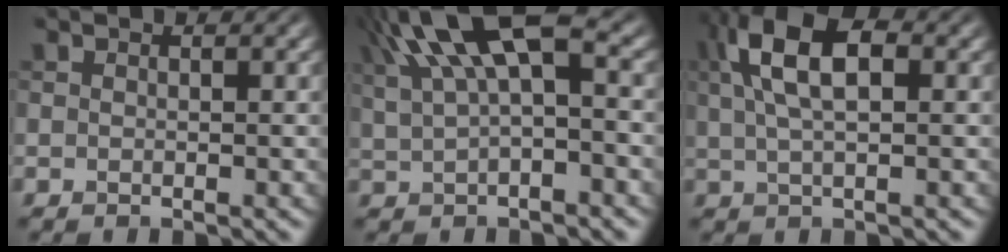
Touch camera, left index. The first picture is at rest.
{"total": 9.1, "force": [3.7, 3.5, 7.6], "torque": [-0.154, 0.024, 0.060]}
{"total": 7.2, "force": [2.2, 3.2, 6.0], "torque": [-0.115, 0.017, 0.034]}